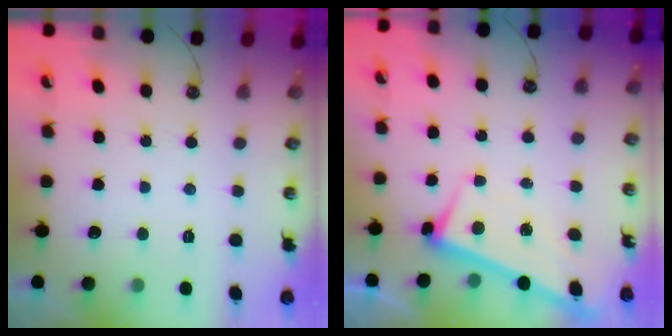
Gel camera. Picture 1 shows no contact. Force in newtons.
{"total": 2.9, "press": 2.9, "slide": 0.4}